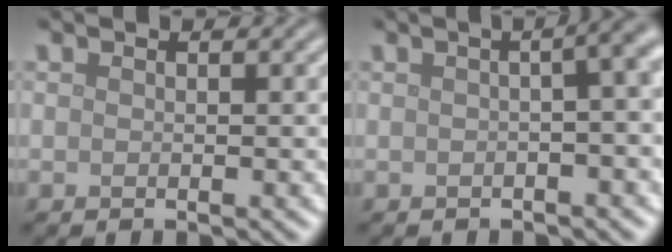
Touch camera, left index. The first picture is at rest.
{"total": 6.9, "force": [0.8, 2.9, 6.2], "torque": [-0.028, 0.029, -0.005]}